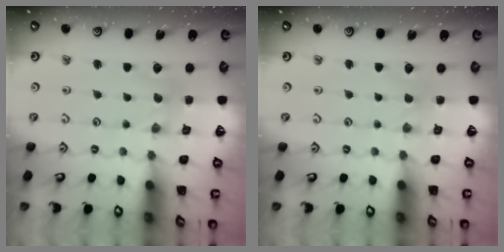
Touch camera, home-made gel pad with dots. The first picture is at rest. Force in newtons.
{"total": 1.1, "press": 1.1, "slide": 0.2}